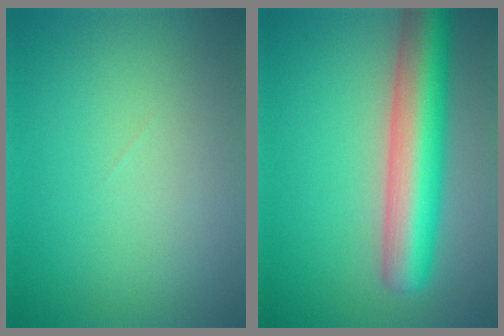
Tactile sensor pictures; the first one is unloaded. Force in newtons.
{"total": 8.6, "press": 8.6, "slide": 0.3}